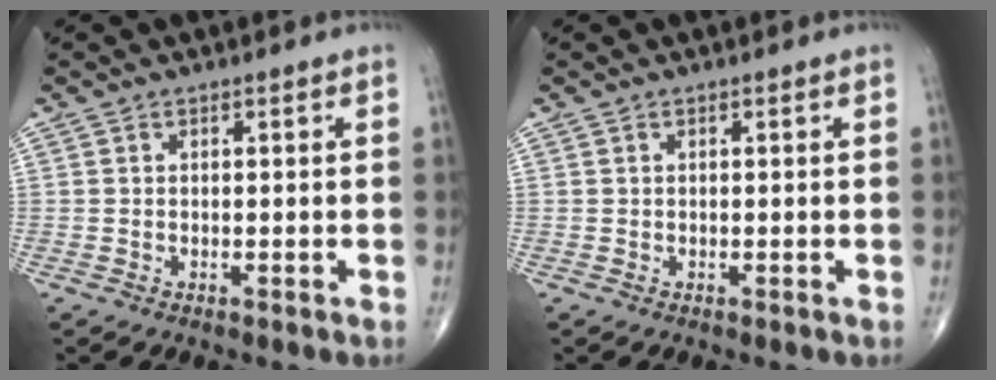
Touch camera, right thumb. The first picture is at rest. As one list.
[{"total": 0.0}]